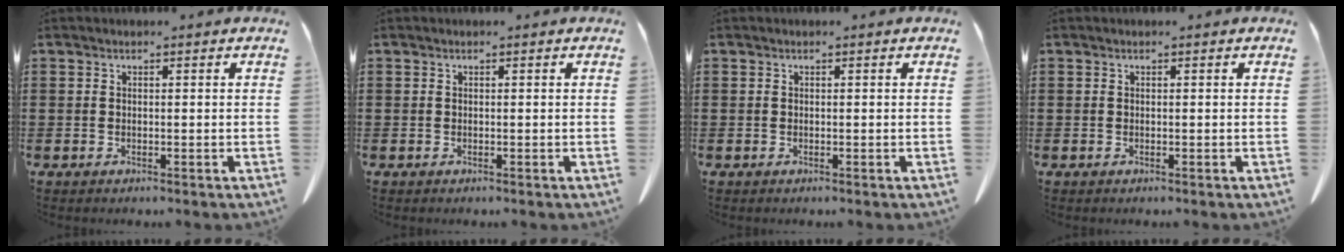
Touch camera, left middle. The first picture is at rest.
{"total": 0.0}
{"total": 0.0}
{"total": 0.0}